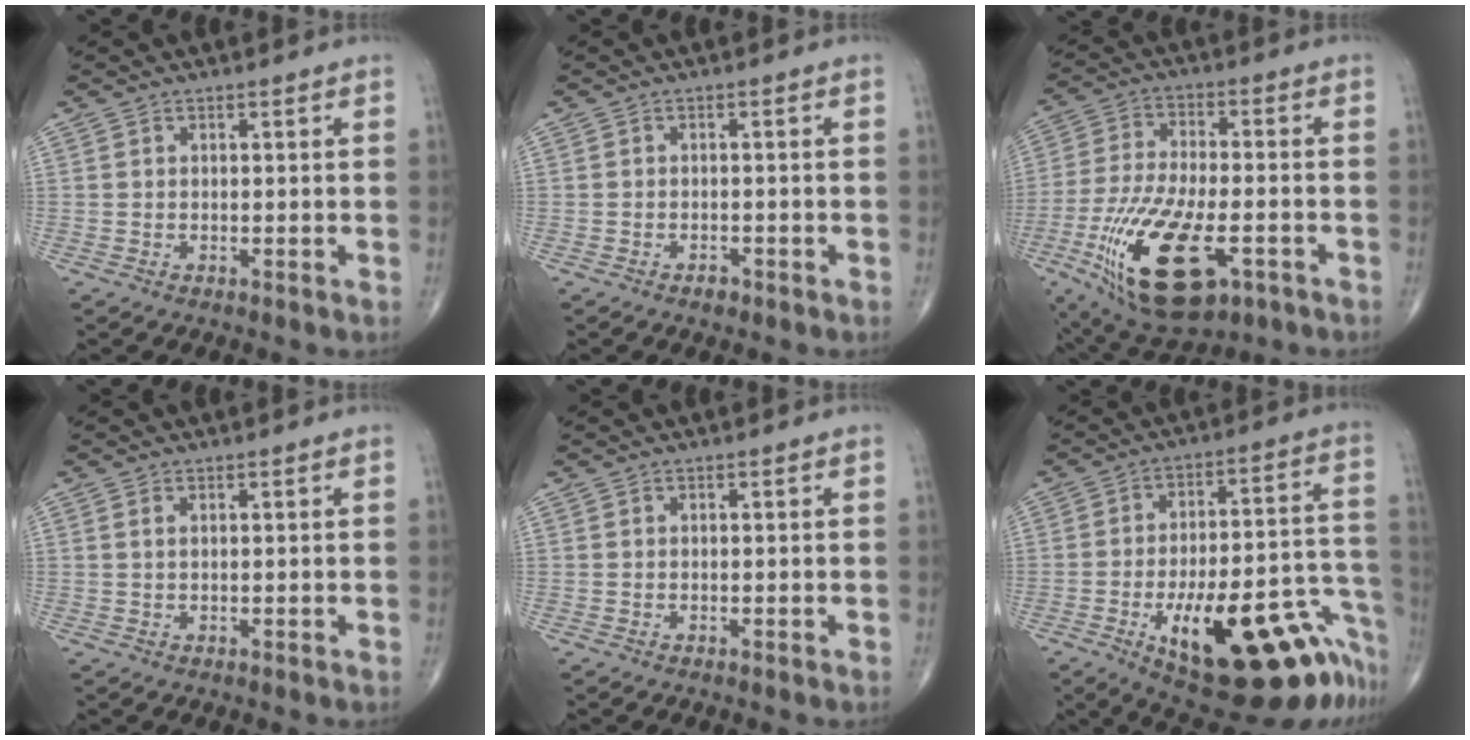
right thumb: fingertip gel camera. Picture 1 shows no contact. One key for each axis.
{"total": 1.4, "fx": -1.1, "fy": 0.7, "fz": 0.5, "tx": -0.007, "ty": 0.002, "tz": -0.019}
{"total": 21.3, "fx": -8.1, "fy": 9.2, "fz": 17.3, "tx": -0.359, "ty": 0.001, "tz": -0.130}
{"total": 1.0, "fx": 0.5, "fy": 0.4, "fz": 0.8, "tx": -0.018, "ty": 0.006, "tz": 0.012}
{"total": 0.0}
{"total": 28.3, "fx": -13.9, "fy": 10.0, "fz": 22.5, "tx": -0.229, "ty": 0.082, "tz": -0.189}